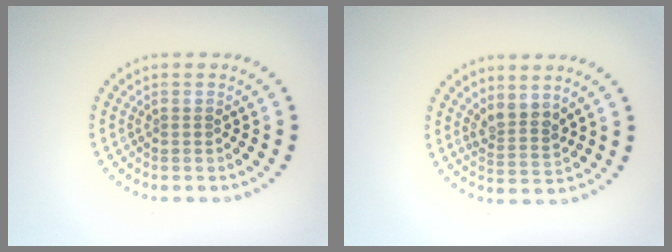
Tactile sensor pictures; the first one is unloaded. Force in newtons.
{"total": 2.5, "press": 1.9, "slide": 1.6}